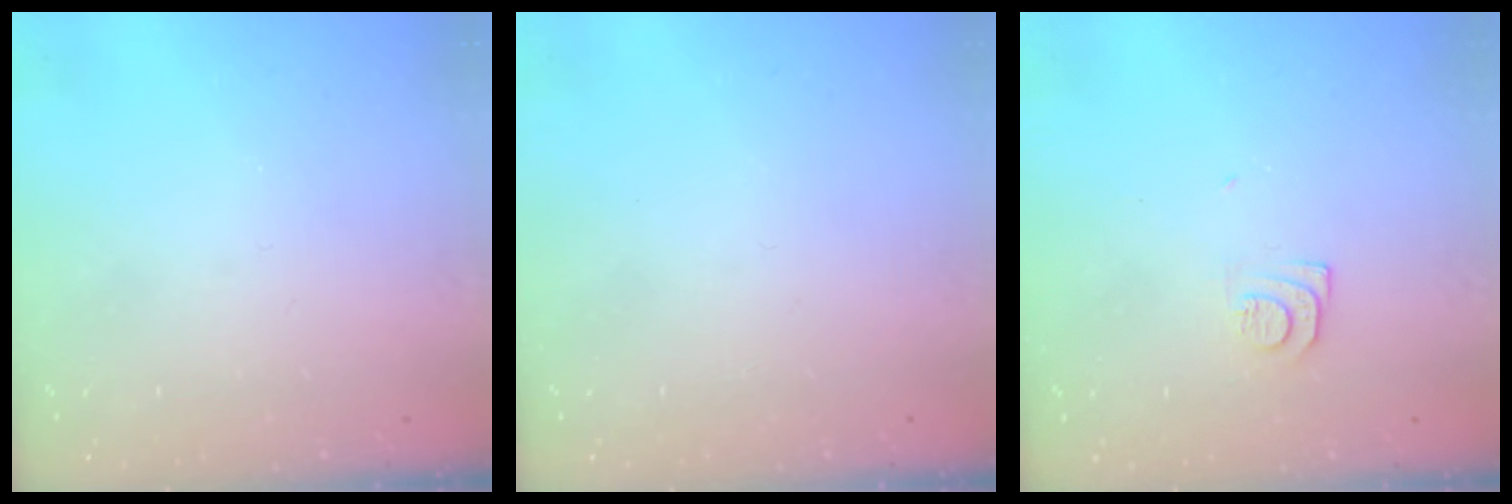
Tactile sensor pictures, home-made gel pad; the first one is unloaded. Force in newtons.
{"total": 1.8, "press": 1.7, "slide": 0.1}
{"total": 7.3, "press": 7.2, "slide": 0.8}